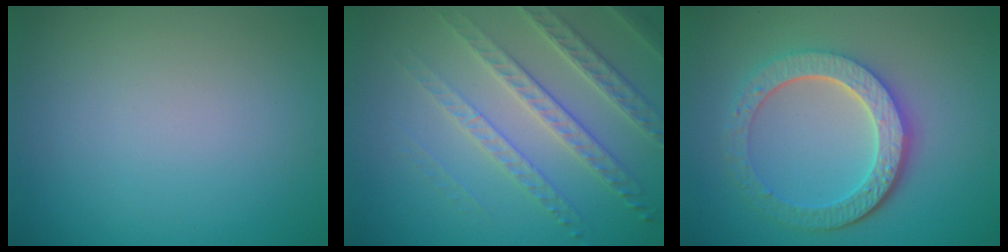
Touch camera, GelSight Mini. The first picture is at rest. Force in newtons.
{"total": 5.0, "press": 4.2, "slide": 2.8}
{"total": 5.8, "press": 4.5, "slide": 3.6}